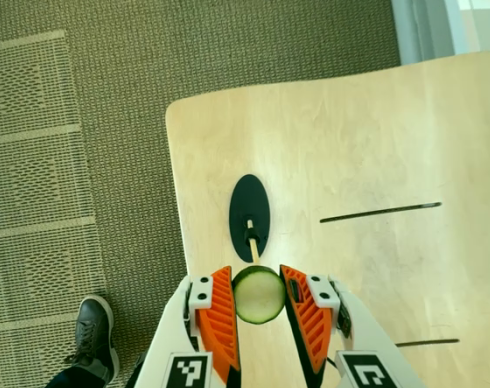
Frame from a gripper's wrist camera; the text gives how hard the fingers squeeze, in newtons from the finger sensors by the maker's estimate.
{"total": 10.1, "left": 10.1, "right": 10.1}